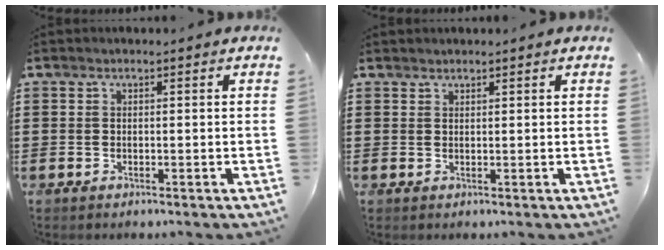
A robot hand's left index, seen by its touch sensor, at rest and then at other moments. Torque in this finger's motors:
{"motor_torque": [-0.57, 0.21, -0.07, -0.03]}